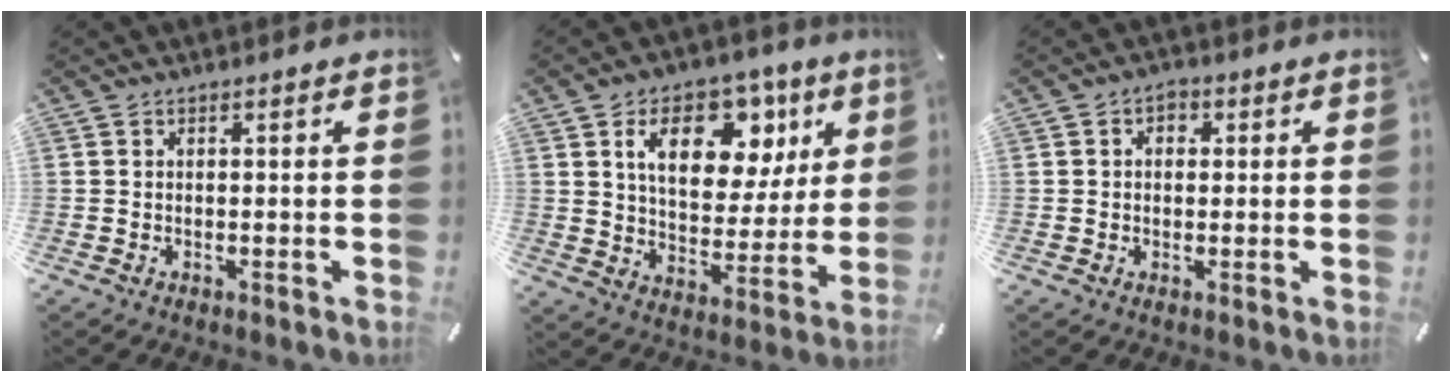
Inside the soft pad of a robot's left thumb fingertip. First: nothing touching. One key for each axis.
{"total": 16.7, "fx": 7.6, "fy": 10.5, "fz": 10.5, "tx": -0.160, "ty": -0.021, "tz": 0.131}
{"total": 2.5, "fx": 0.3, "fy": 2.1, "fz": 1.4, "tx": -0.012, "ty": 0.003, "tz": -0.001}